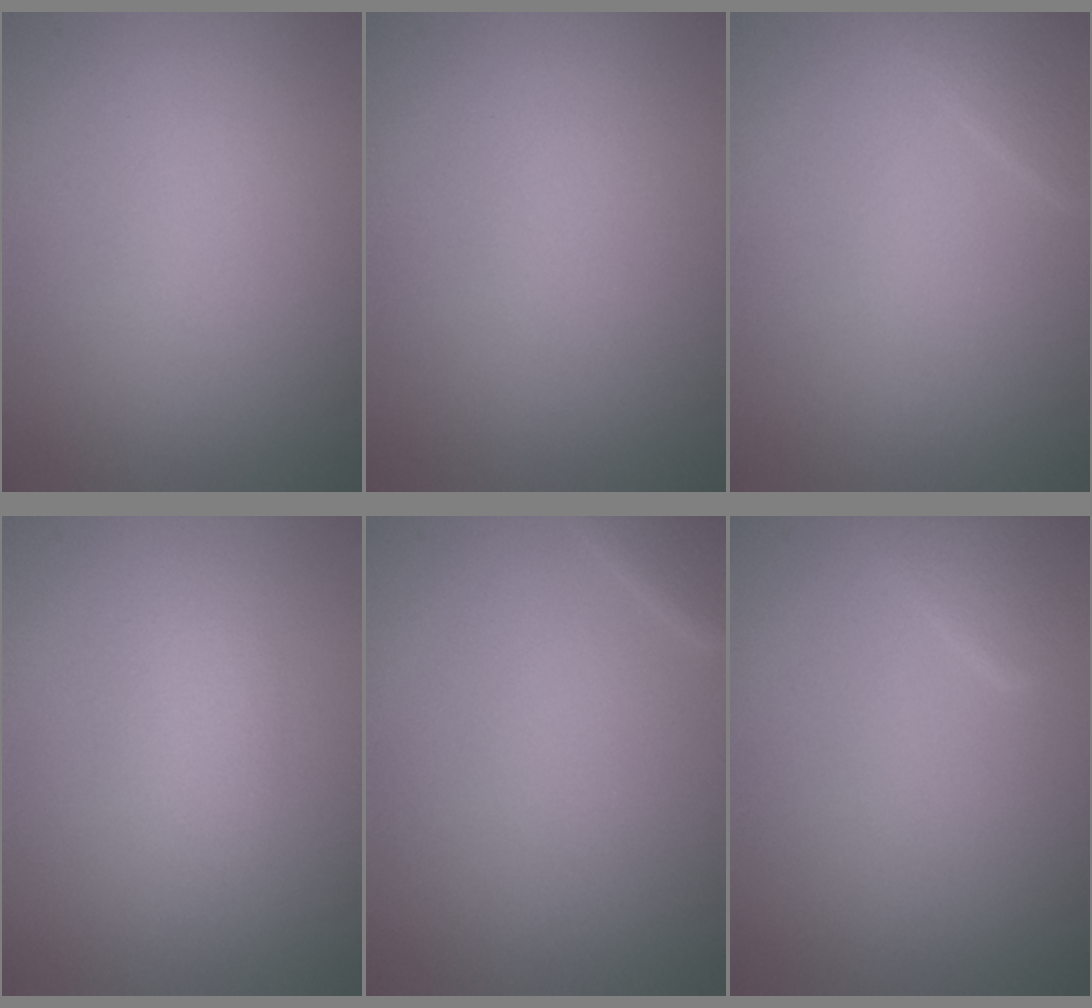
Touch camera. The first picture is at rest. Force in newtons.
{"total": 0.0}
{"total": 1.4, "press": 1.4, "slide": 0.2}
{"total": 1.2, "press": 1.2, "slide": 0.3}
{"total": 1.7, "press": 1.7, "slide": 0.1}
{"total": 1.9, "press": 1.9, "slide": 0.1}